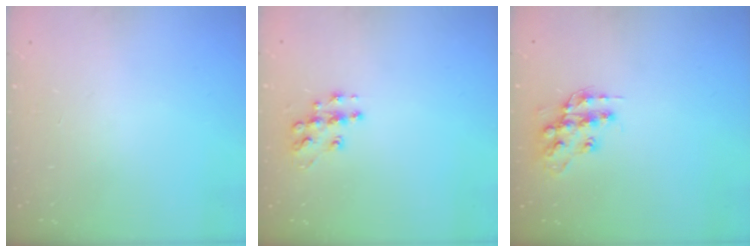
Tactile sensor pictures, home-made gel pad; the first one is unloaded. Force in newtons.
{"total": 9.4, "press": 9.4, "slide": 0.5}
{"total": 12.5, "press": 12.5, "slide": 0.9}